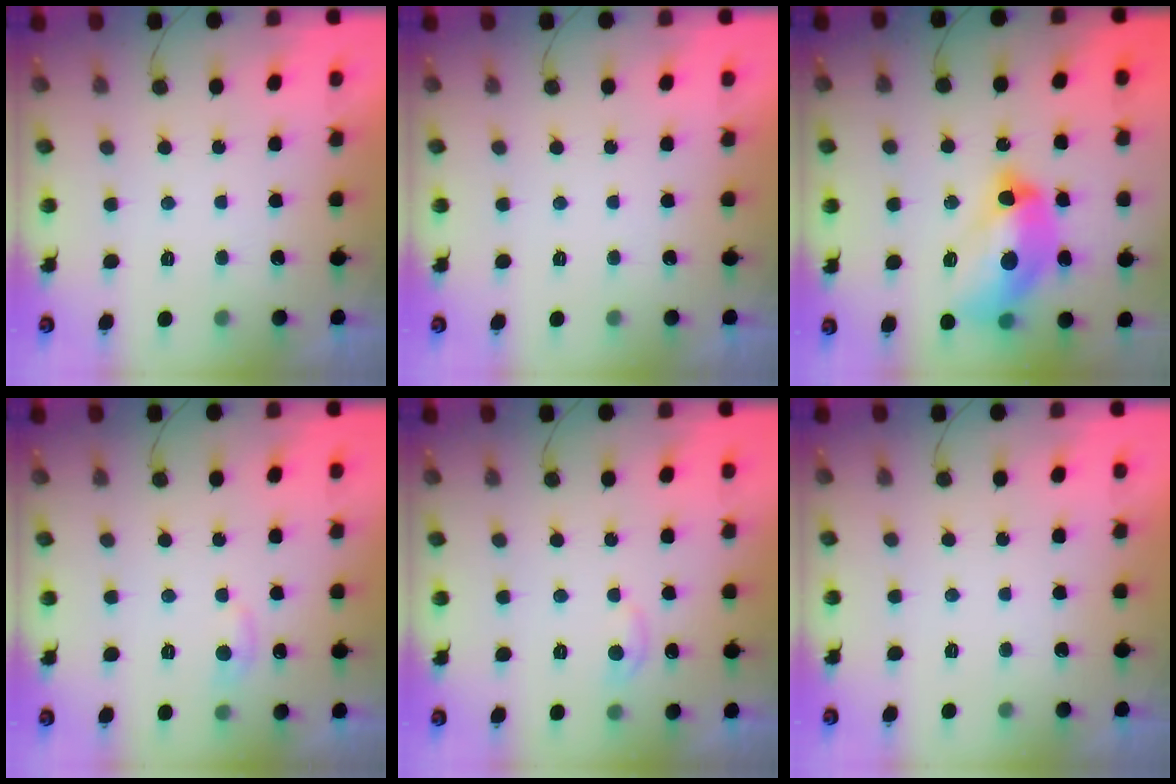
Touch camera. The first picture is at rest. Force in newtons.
{"total": 0.0}
{"total": 15.8, "press": 15.7, "slide": 1.7}
{"total": 5.4, "press": 5.4, "slide": 0.7}
{"total": 5.9, "press": 5.9, "slide": 0.8}
{"total": 0.0}